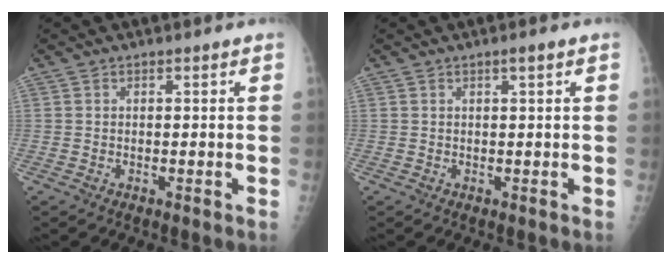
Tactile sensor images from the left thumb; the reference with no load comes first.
{"total": 1.3, "force": [0.7, 0.1, 1.1], "torque": [-0.018, 0.000, 0.011]}